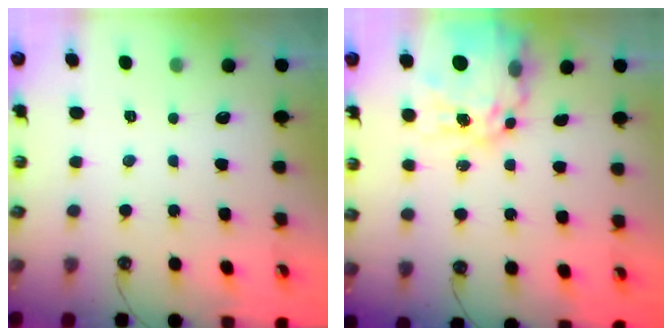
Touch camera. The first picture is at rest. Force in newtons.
{"total": 15.1, "press": 15.0, "slide": 1.4}